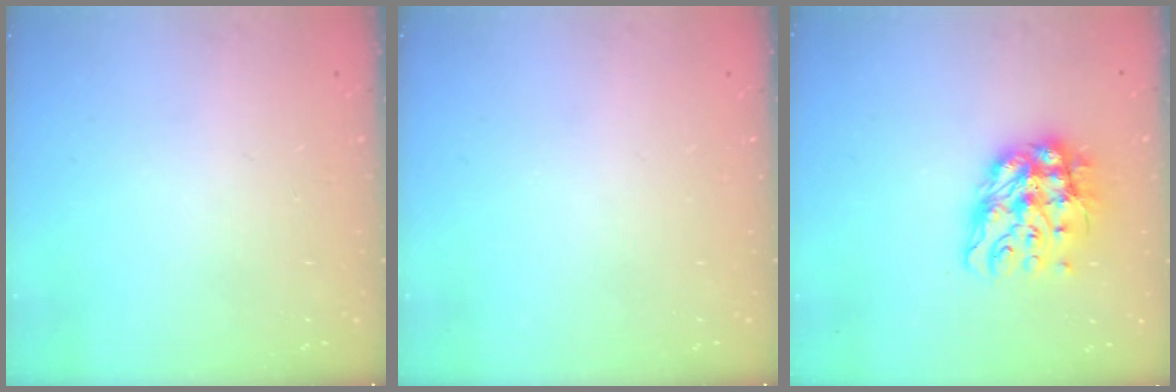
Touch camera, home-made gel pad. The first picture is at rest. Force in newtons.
{"total": 0.0}
{"total": 13.2, "press": 13.2, "slide": 1.3}